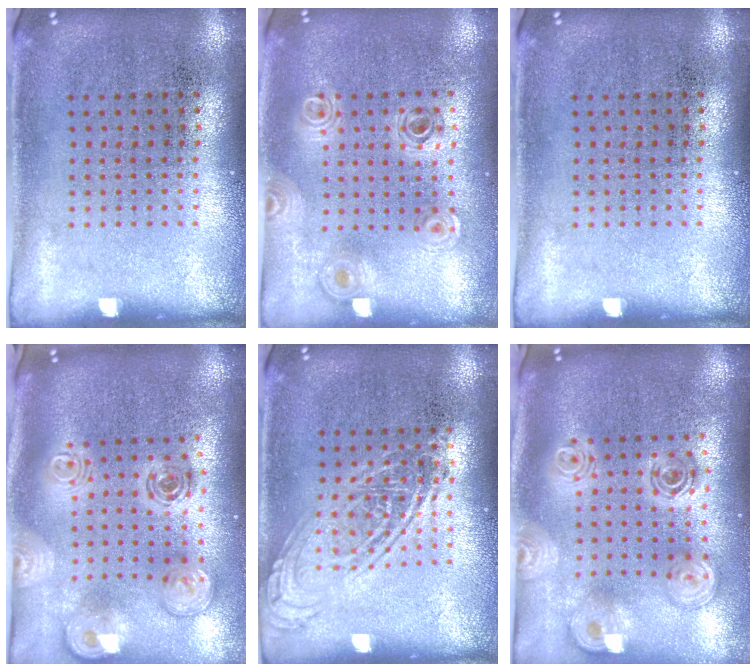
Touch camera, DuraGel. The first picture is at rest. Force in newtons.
{"total": 0.9, "press": 0.9, "slide": 0.1}
{"total": 0.0}
{"total": 2.2, "press": 1.8, "slide": 1.4}
{"total": 2.6, "press": 2.6, "slide": 0.3}
{"total": 2.6, "press": 1.9, "slide": 1.8}